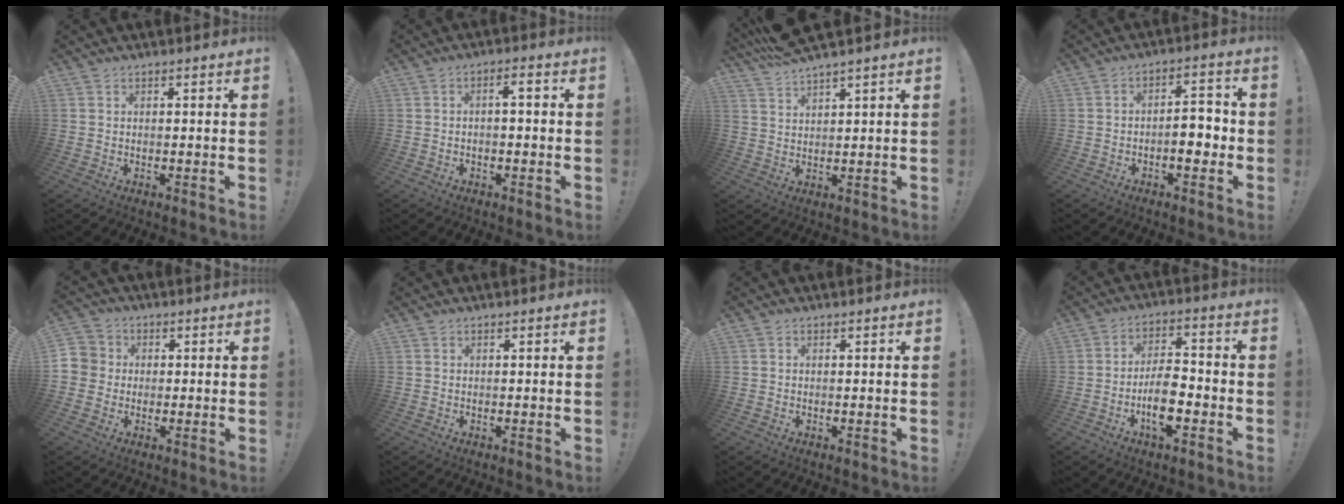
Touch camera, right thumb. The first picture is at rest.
{"total": 3.0, "force": [-1.1, 0.9, 2.6], "torque": [-0.047, 0.011, -0.021]}
{"total": 5.5, "force": [5.0, 0.0, 2.3], "torque": [-0.052, -0.024, 0.094]}
{"total": 7.7, "force": [-2.1, 3.6, 6.5], "torque": [-0.093, 0.017, -0.037]}
{"total": 5.1, "force": [-0.2, 4.9, 1.3], "torque": [-0.019, 0.013, -0.004]}
{"total": 0.0}
{"total": 0.0}
{"total": 10.3, "force": [-3.7, 4.4, 8.6], "torque": [-0.151, 0.014, -0.068]}